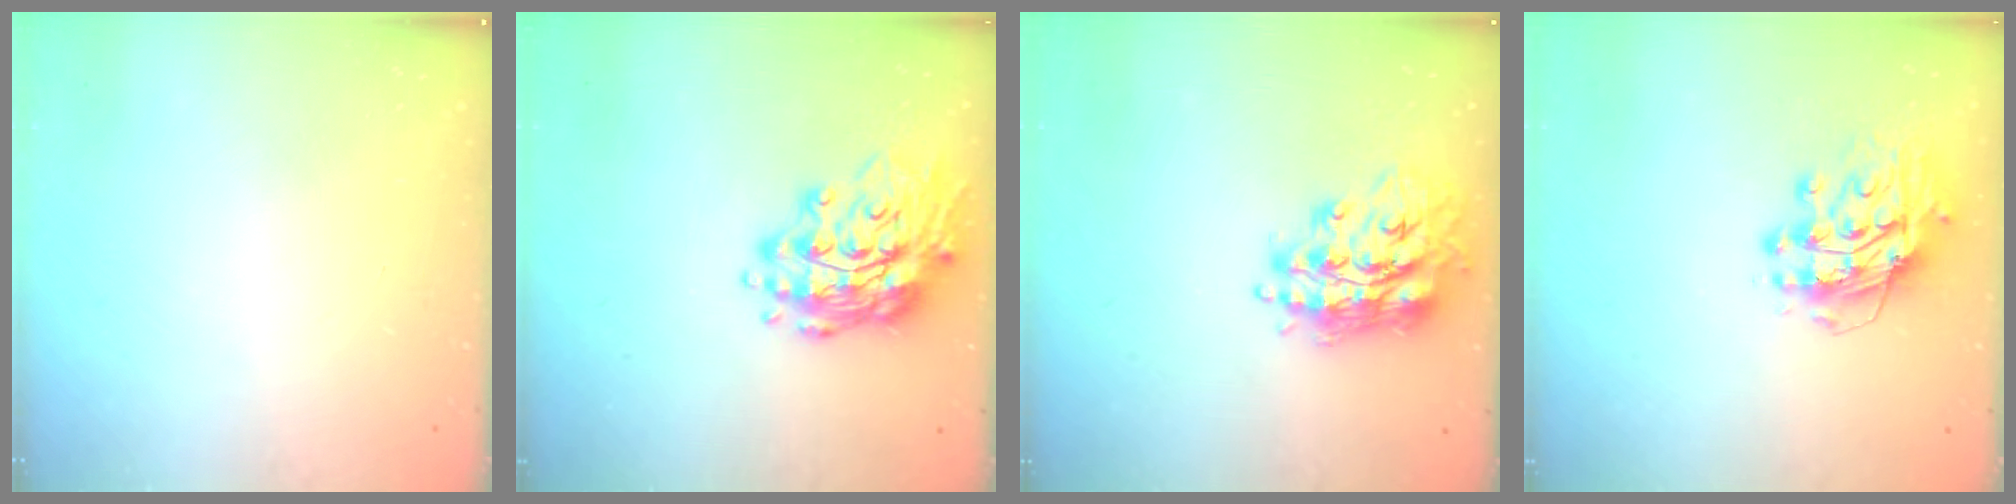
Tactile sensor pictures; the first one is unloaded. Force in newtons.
{"total": 16.9, "press": 16.6, "slide": 3.1}
{"total": 17.1, "press": 17.0, "slide": 1.4}
{"total": 12.9, "press": 12.8, "slide": 1.2}